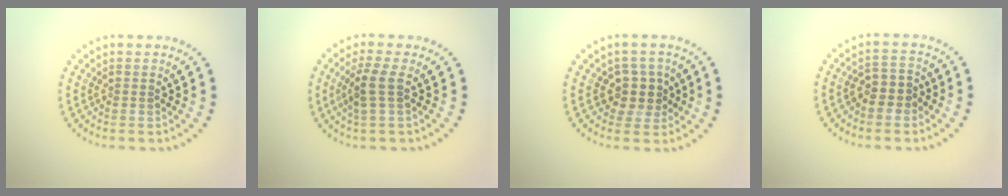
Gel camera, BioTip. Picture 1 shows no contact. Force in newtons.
{"total": 2.4, "press": 2.1, "slide": 1.3}
{"total": 2.7, "press": 2.3, "slide": 1.3}
{"total": 2.2, "press": 2.0, "slide": 1.0}